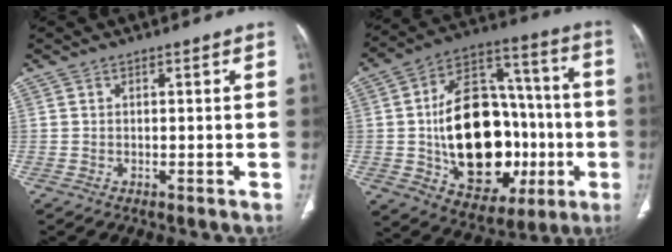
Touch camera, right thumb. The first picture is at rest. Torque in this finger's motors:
{"motor_torque": [0.21, 1.92, 1.30, 0.75, 0.58]}